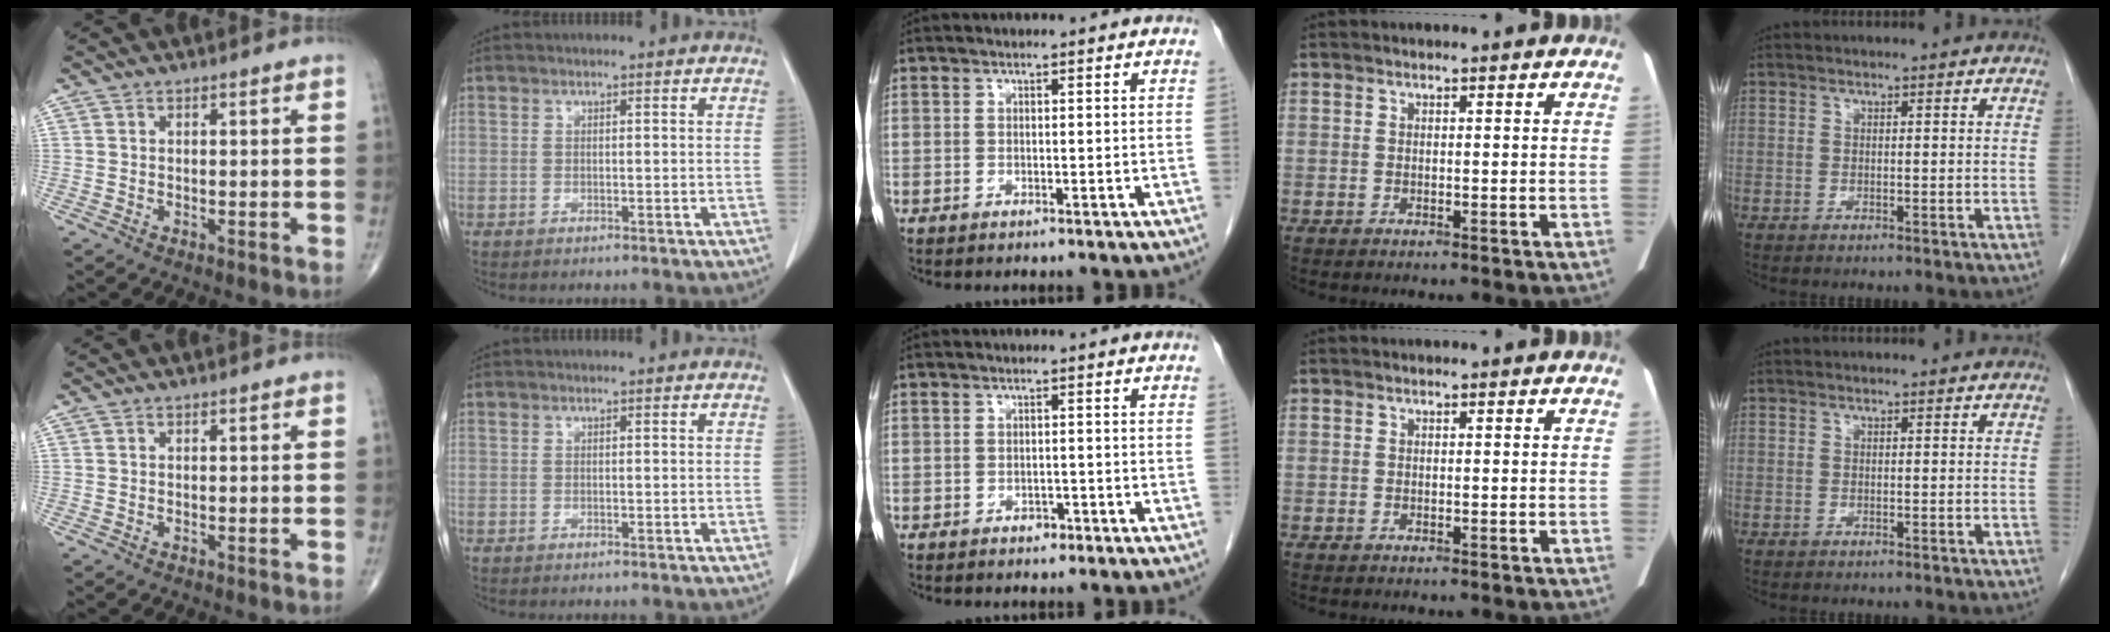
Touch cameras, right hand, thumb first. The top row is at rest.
{"middle": {"total": 1.3, "force": [-0.8, 0.9, 0.5], "torque": [-0.008, 0.003, -0.010]}}